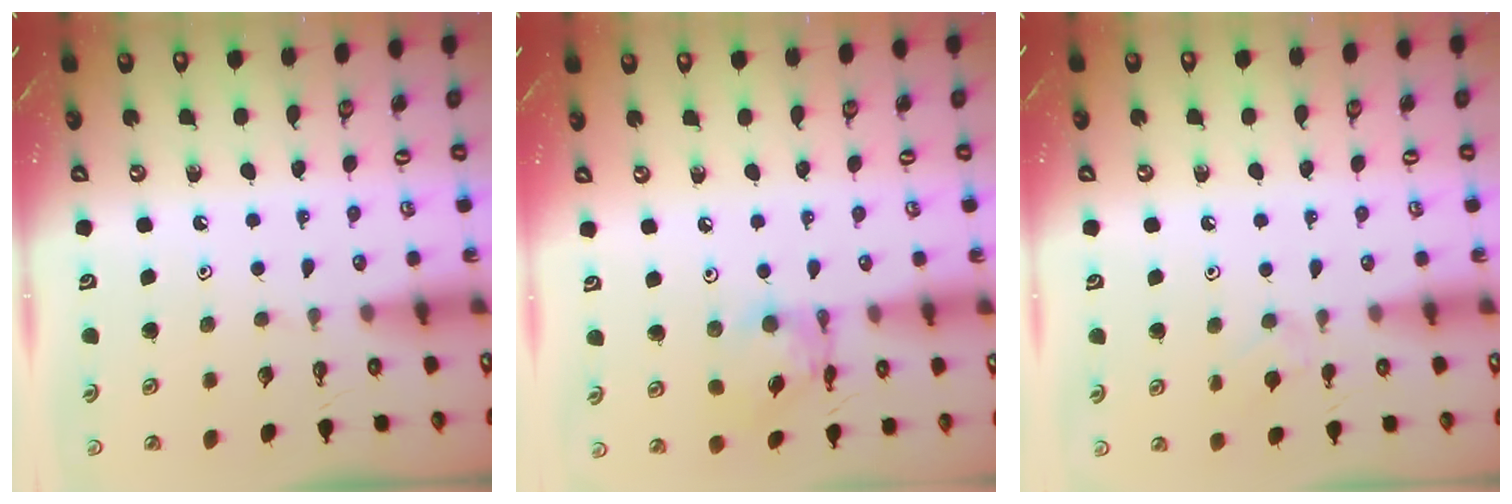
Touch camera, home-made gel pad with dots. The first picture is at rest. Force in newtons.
{"total": 9.1, "press": 9.1, "slide": 0.6}
{"total": 5.4, "press": 5.4, "slide": 0.8}